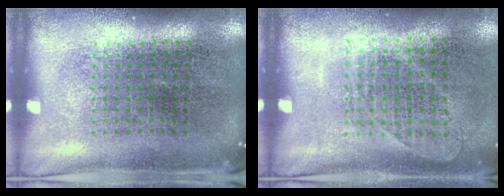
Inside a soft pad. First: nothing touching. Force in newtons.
{"total": 0.9, "press": 0.8, "slide": 0.4}